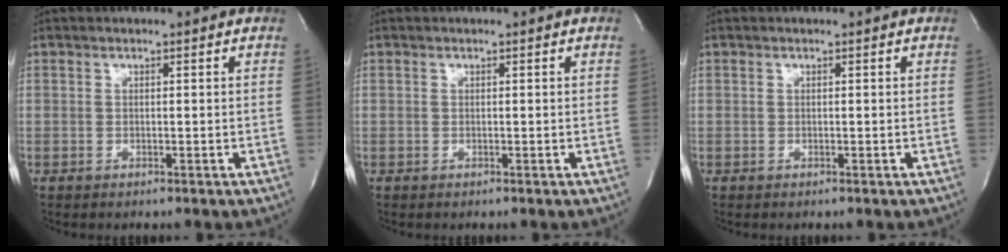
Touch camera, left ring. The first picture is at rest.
{"total": 0.0}
{"total": 0.0}